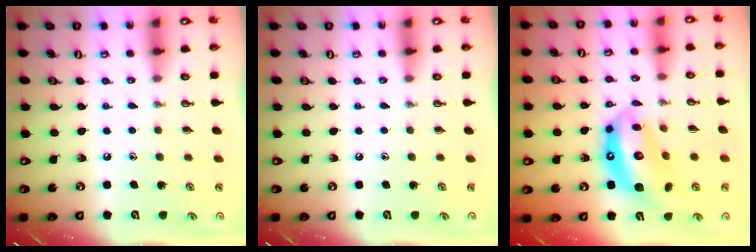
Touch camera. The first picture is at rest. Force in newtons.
{"total": 0.0}
{"total": 14.9, "press": 14.9, "slide": 1.2}